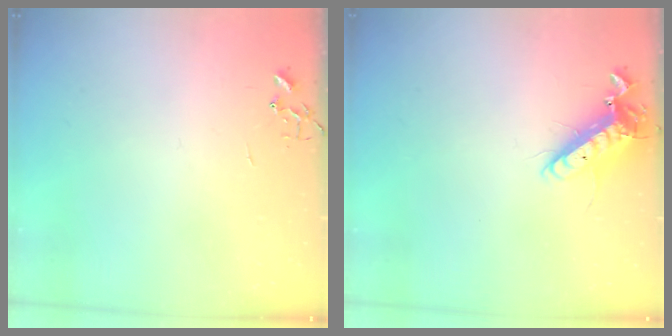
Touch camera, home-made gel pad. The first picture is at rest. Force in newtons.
{"total": 13.1, "press": 13.0, "slide": 2.3}